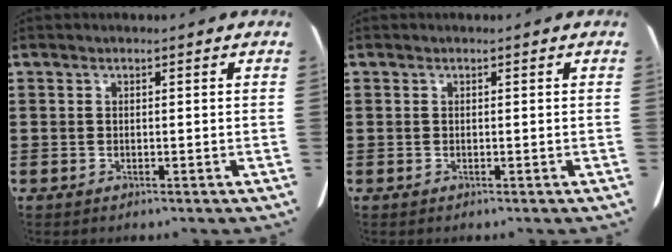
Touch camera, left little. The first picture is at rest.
{"total": 0.0}